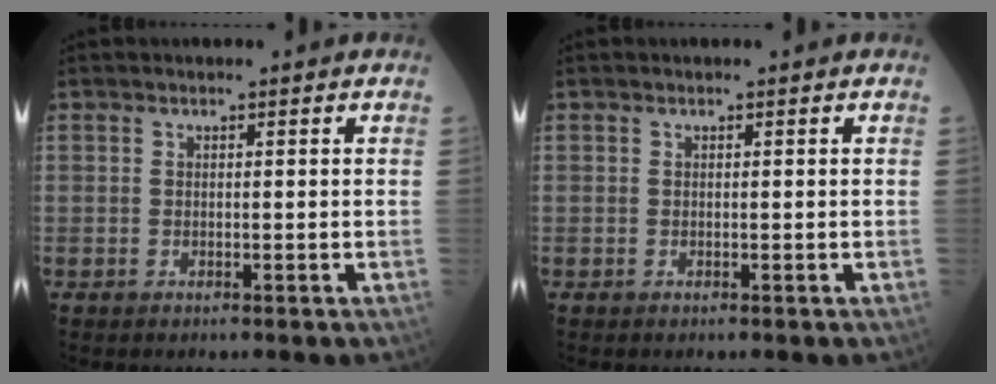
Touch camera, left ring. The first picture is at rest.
{"total": 0.0}